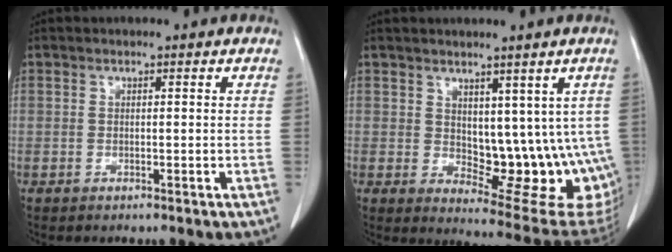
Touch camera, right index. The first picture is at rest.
{"total": 13.6, "force": [1.0, 7.2, 11.5], "torque": [-0.128, -0.007, 0.033]}